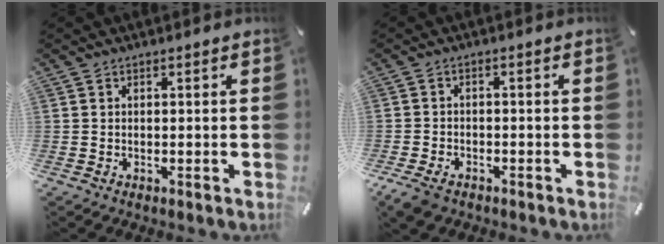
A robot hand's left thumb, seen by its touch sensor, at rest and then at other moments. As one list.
[{"total": 3.8, "force": [-2.8, 2.0, 1.7], "torque": [-0.053, 0.007, -0.058]}]